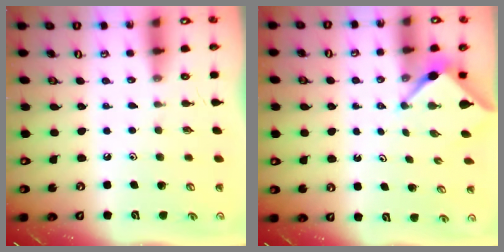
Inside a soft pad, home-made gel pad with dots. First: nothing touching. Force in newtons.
{"total": 3.1, "press": 3.1, "slide": 0.3}